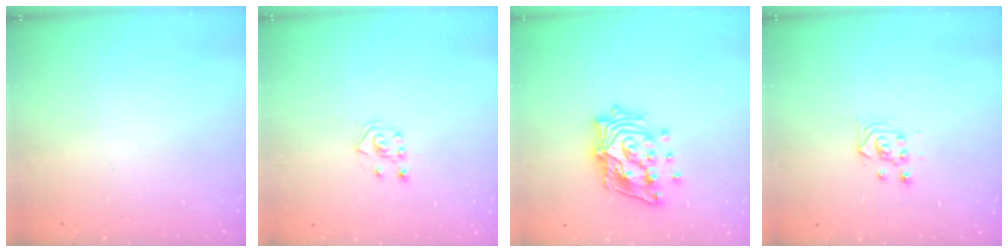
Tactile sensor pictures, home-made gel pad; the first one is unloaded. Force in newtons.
{"total": 3.1, "press": 3.0, "slide": 0.7}
{"total": 16.3, "press": 16.1, "slide": 2.3}
{"total": 3.3, "press": 3.3, "slide": 0.4}